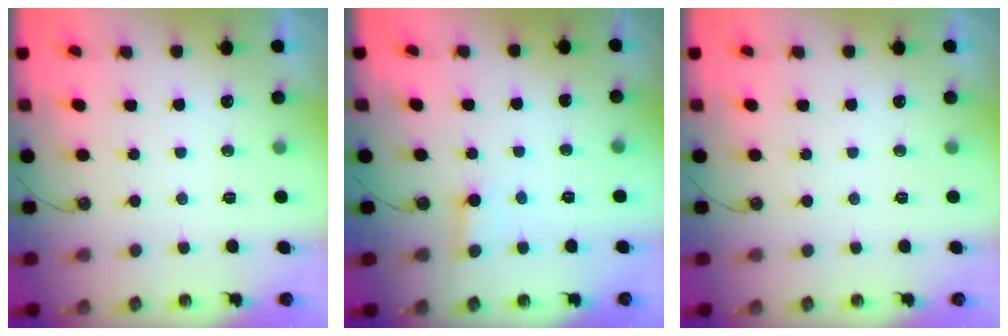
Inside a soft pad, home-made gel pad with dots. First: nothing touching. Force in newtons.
{"total": 3.1, "press": 3.1, "slide": 0.3}
{"total": 0.0}